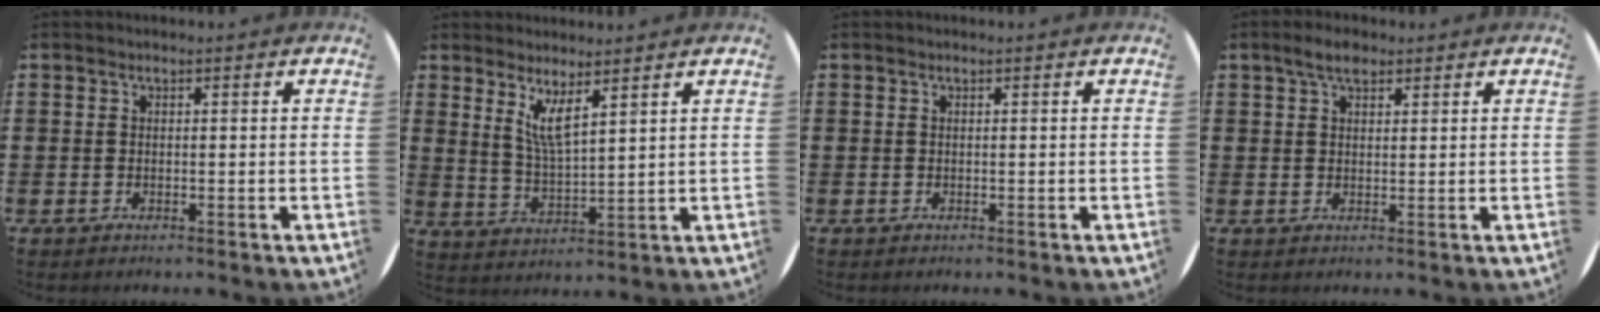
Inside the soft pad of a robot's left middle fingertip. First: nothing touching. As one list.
[{"total": 4.8, "force": [3.7, 0.5, 3.1], "torque": [-0.069, -0.014, 0.063]}, {"total": 0.0}, {"total": 3.3, "force": [2.5, 1.4, 1.7], "torque": [-0.020, 0.002, 0.041]}]